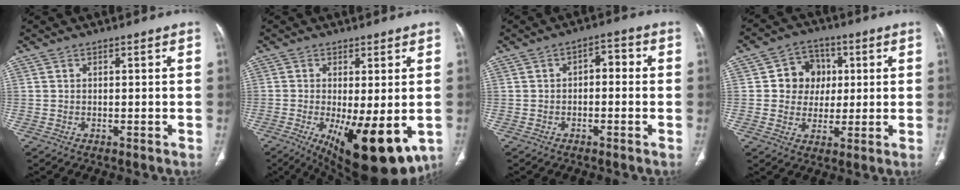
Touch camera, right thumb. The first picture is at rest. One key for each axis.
{"total": 15.6, "fx": -4.6, "fy": 5.6, "fz": 13.8, "tx": -0.181, "ty": -0.026, "tz": -0.051}
{"total": 3.9, "fx": -0.3, "fy": 2.3, "fz": 3.1, "tx": -0.032, "ty": 0.022, "tz": -0.014}
{"total": 8.8, "fx": 1.4, "fy": 8.0, "fz": 3.5, "tx": -0.004, "ty": 0.006, "tz": 0.019}